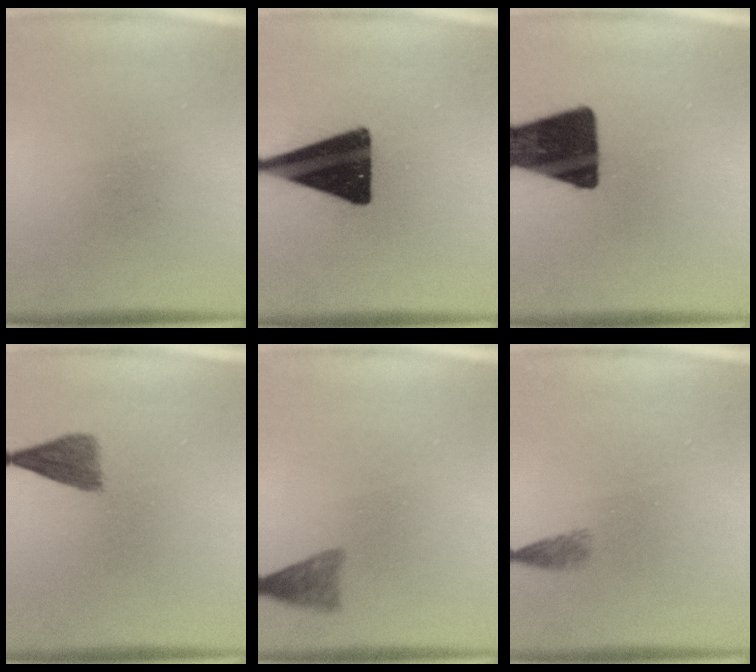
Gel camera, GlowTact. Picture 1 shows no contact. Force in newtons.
{"total": 19.1}
{"total": 17.9}
{"total": 3.6}
{"total": 2.4}
{"total": 1.3}